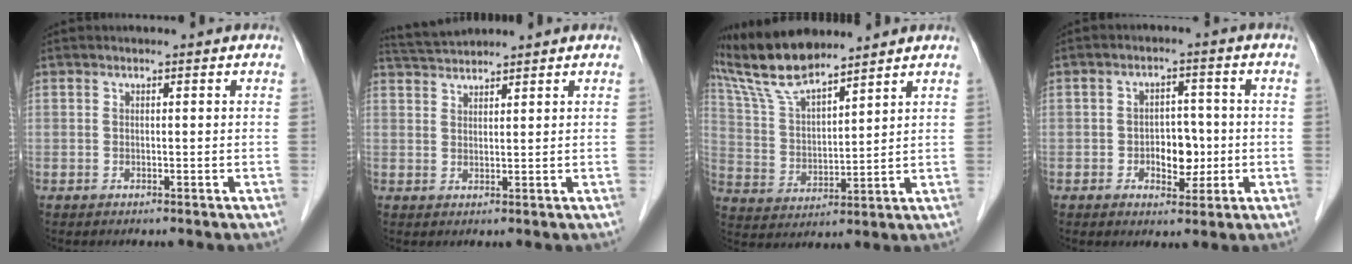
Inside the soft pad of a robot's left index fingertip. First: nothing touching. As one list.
[{"total": 3.6, "force": [3.5, -0.4, 0.1], "torque": [-0.010, 0.019, 0.070]}, {"total": 10.8, "force": [9.7, 1.1, 4.6], "torque": [-0.107, 0.013, 0.192]}, {"total": 5.1, "force": [-1.1, 3.2, 3.8], "torque": [-0.053, 0.011, -0.016]}]